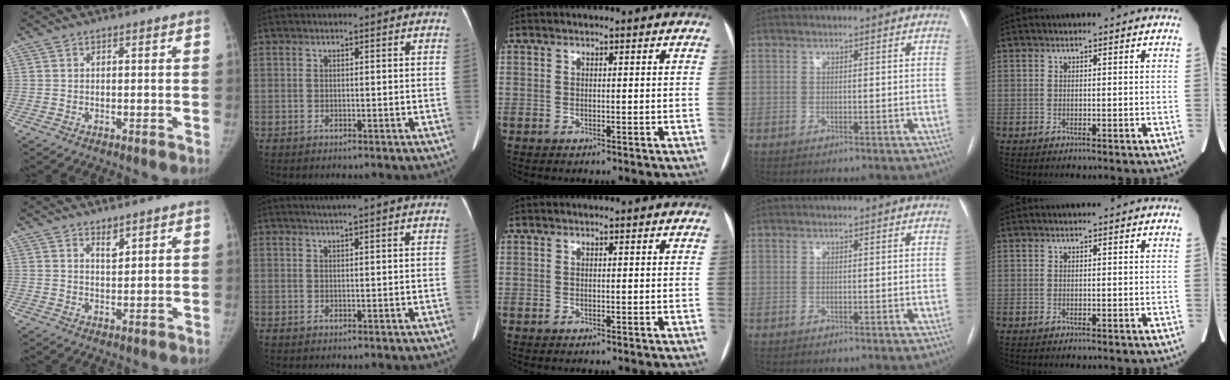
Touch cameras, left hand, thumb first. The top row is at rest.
{"thumb": {"total": 2.3, "force": [1.7, 0.9, 1.3], "torque": [-0.013, -0.016, 0.033]}, "index": {"total": 5.0, "force": [4.2, -0.8, 2.5], "torque": [-0.035, 0.019, 0.053]}}